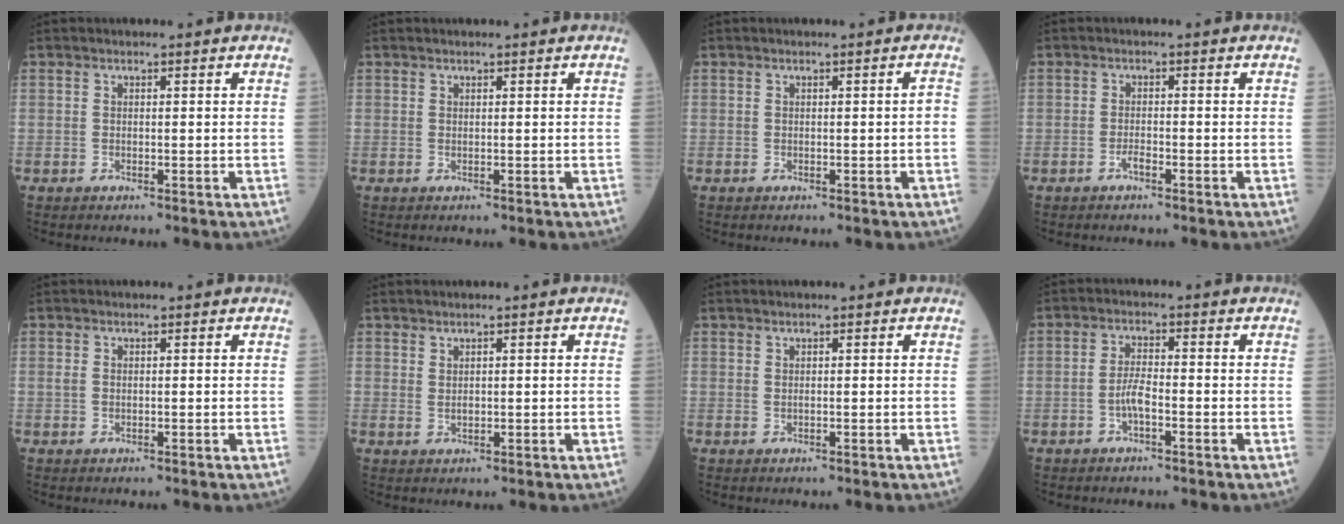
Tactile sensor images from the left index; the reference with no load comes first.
{"total": 0.0}
{"total": 0.7, "force": [-0.3, 0.0, 0.6], "torque": [-0.005, 0.001, -0.002]}
{"total": 1.2, "force": [-1.0, 0.2, 0.7], "torque": [-0.015, 0.001, -0.017]}
{"total": 0.6, "force": [0.0, 0.3, 0.5], "torque": [-0.015, 0.000, 0.002]}
{"total": 0.9, "force": [0.4, 0.5, 0.7], "torque": [-0.015, 0.001, 0.013]}
{"total": 0.0}
{"total": 3.0, "force": [-1.3, 0.6, 2.6], "torque": [-0.054, 0.003, -0.028]}